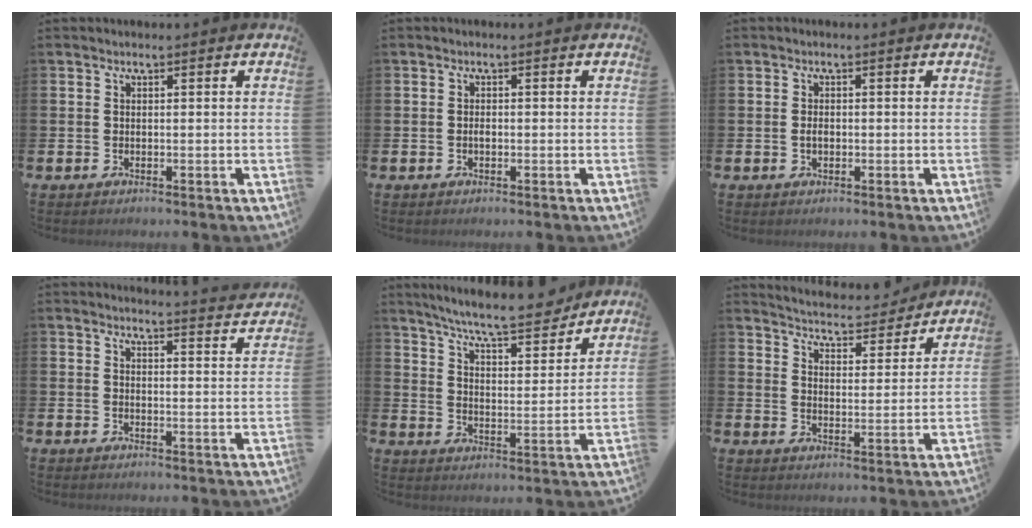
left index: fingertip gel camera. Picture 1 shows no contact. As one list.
[{"total": 0.7, "force": [-0.2, 0.4, 0.6], "torque": [-0.008, -0.002, -0.005]}, {"total": 1.3, "force": [-0.2, 0.8, 1.0], "torque": [-0.015, 0.004, -0.006]}, {"total": 3.6, "force": [3.6, -0.4, 0.1], "torque": [0.008, -0.034, 0.060]}, {"total": 8.6, "force": [8.0, 0.5, 2.9], "torque": [-0.080, -0.052, 0.140]}, {"total": 5.1, "force": [5.0, 0.7, 0.4], "torque": [-0.026, -0.042, 0.084]}]